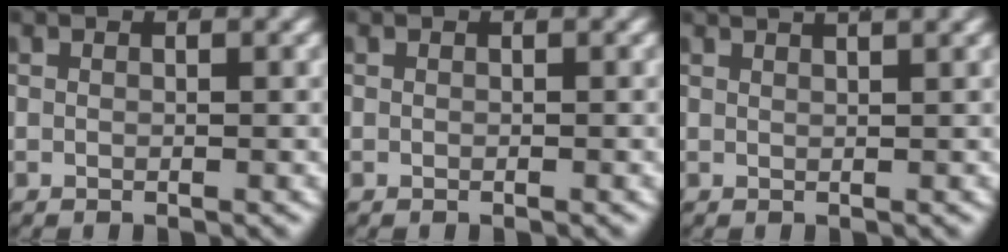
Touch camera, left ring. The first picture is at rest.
{"total": 0.0}
{"total": 3.2, "force": [2.6, 0.7, 1.7], "torque": [-0.020, 0.010, 0.041]}